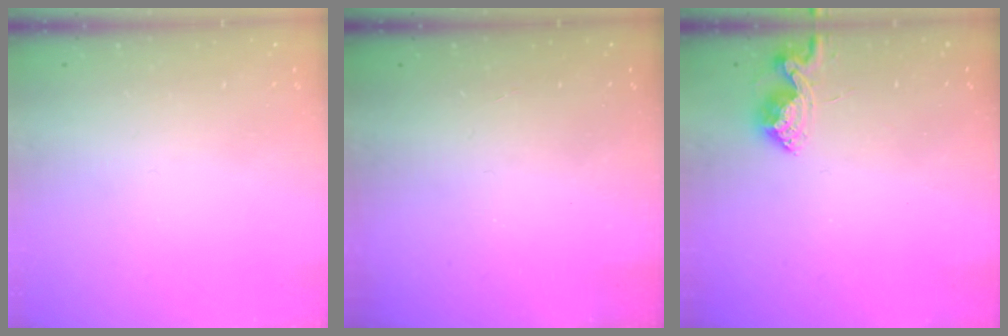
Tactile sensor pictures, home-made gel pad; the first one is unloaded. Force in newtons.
{"total": 2.1, "press": 2.1, "slide": 0.4}
{"total": 8.2, "press": 8.2, "slide": 0.4}